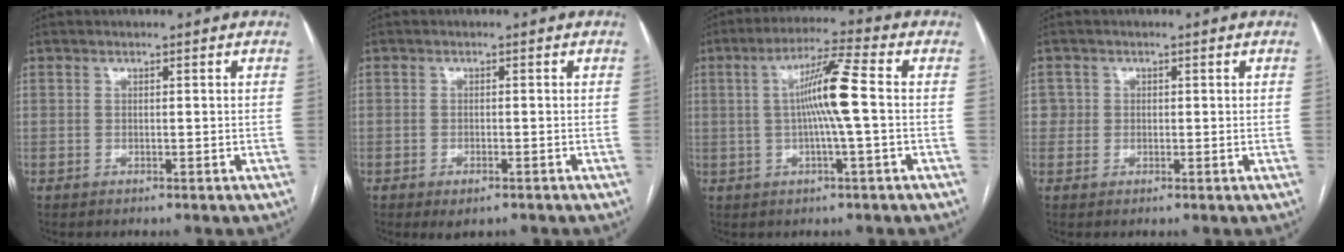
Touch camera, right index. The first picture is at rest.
{"total": 2.4, "force": [-1.5, 1.0, 1.5], "torque": [-0.020, -0.001, -0.015]}
{"total": 8.6, "force": [0.2, -0.5, 8.6], "torque": [-0.156, 0.011, -0.003]}
{"total": 2.0, "force": [0.3, 1.9, 0.0], "torque": [0.016, 0.007, 0.000]}